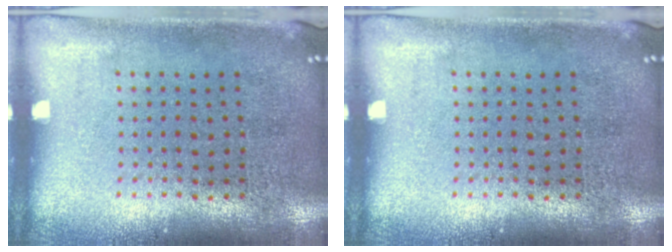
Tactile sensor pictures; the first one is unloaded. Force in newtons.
{"total": 0.0}